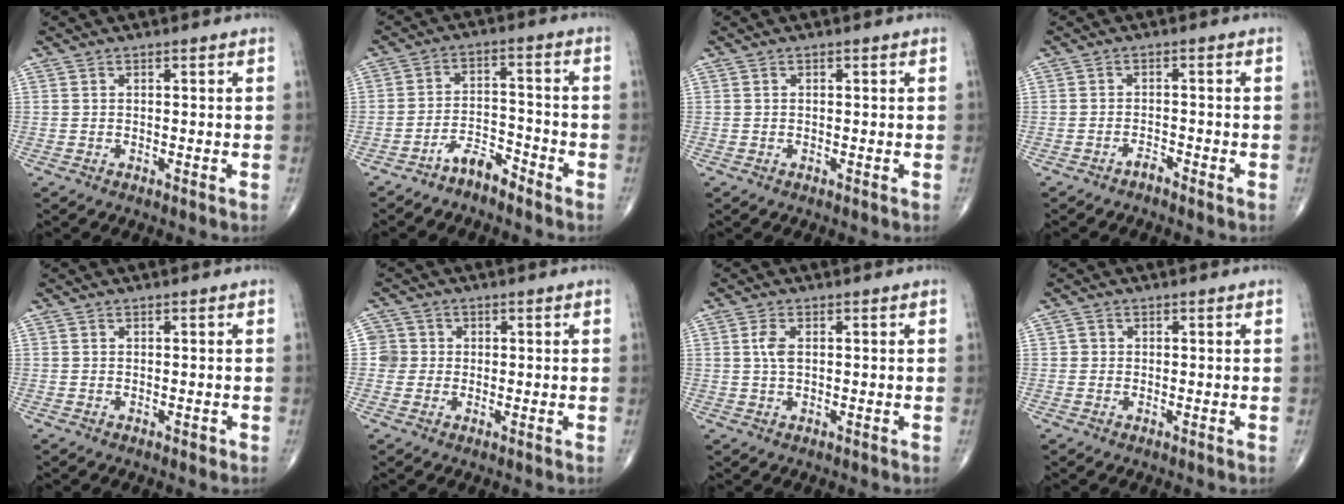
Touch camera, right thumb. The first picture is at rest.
{"total": 5.0, "force": [-4.3, 1.5, 2.0], "torque": [-0.026, 0.040, -0.082]}
{"total": 0.0}
{"total": 1.4, "force": [-1.3, 0.2, 0.4], "torque": [-0.007, 0.006, -0.025]}
{"total": 0.6, "force": [-0.2, 0.4, 0.3], "torque": [-0.002, 0.001, -0.004]}
{"total": 3.5, "force": [0.1, 3.5, 0.0], "torque": [0.030, 0.010, -0.004]}
{"total": 2.8, "force": [0.6, 1.4, 2.4], "torque": [-0.052, 0.004, 0.010]}
{"total": 1.0, "force": [0.0, 1.0, 0.2], "torque": [0.003, 0.003, 0.000]}